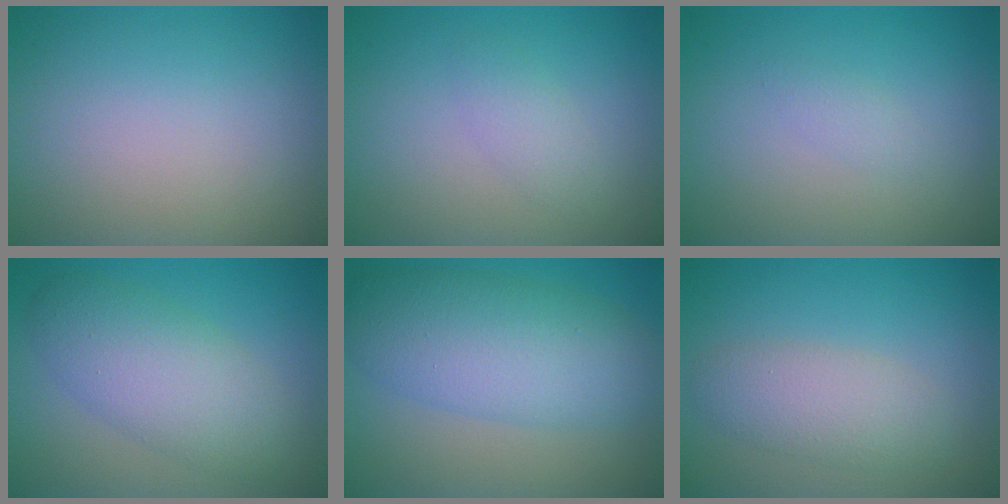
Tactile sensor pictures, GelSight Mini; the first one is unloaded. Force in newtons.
{"total": 1.5, "press": 1.5, "slide": 0.0}
{"total": 0.8, "press": 0.8, "slide": 0.1}
{"total": 5.9, "press": 5.9, "slide": 0.1}
{"total": 7.4, "press": 7.4, "slide": 0.2}
{"total": 3.5, "press": 3.5, "slide": 0.1}